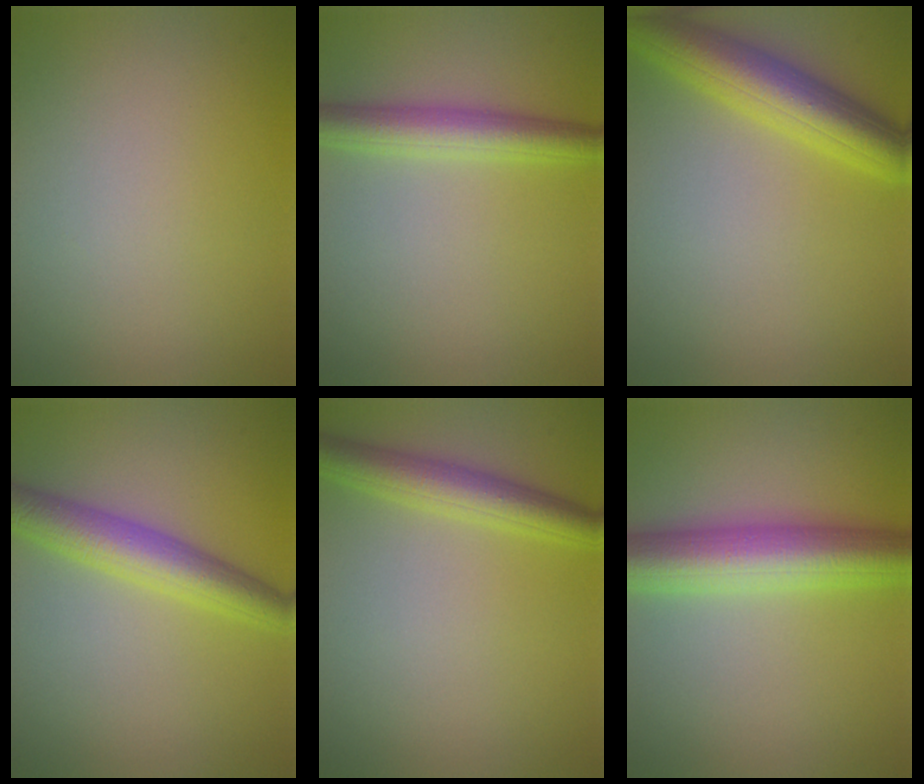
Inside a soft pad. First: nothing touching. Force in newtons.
{"total": 3.8, "press": 3.8, "slide": 0.1}
{"total": 6.3, "press": 6.3, "slide": 0.3}
{"total": 4.7, "press": 4.7, "slide": 0.1}
{"total": 3.9, "press": 3.9, "slide": 0.2}
{"total": 7.5, "press": 7.5, "slide": 0.1}